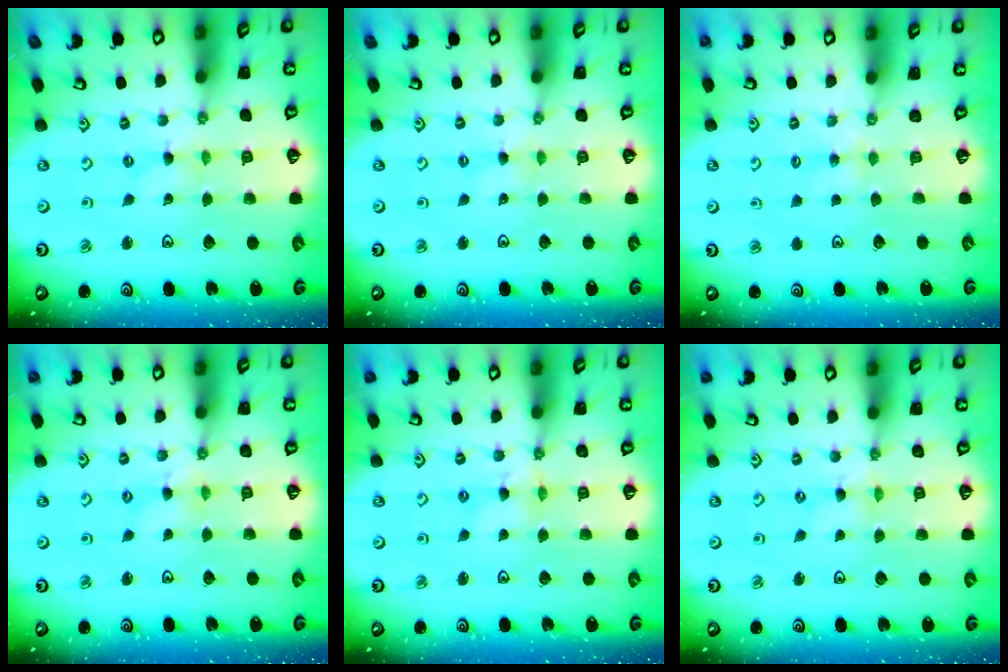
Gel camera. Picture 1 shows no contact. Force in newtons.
{"total": 1.0, "press": 0.9, "slide": 0.2}
{"total": 2.4, "press": 2.3, "slide": 0.4}
{"total": 1.7, "press": 1.7, "slide": 0.3}
{"total": 3.3, "press": 3.3, "slide": 0.4}
{"total": 0.0}